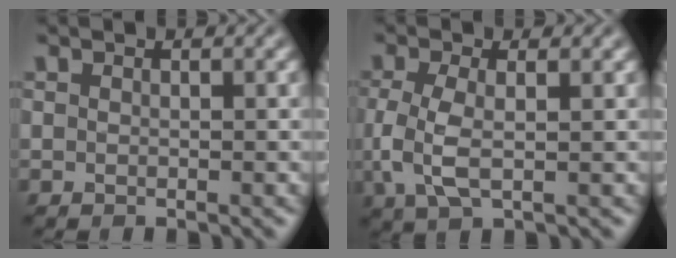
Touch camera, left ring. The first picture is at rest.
{"total": 4.0, "force": [-0.2, 1.7, 3.6], "torque": [-0.091, -0.004, -0.006]}